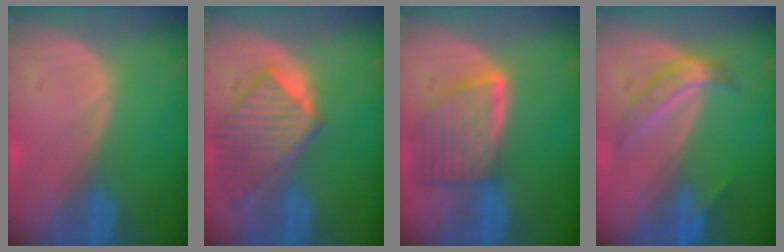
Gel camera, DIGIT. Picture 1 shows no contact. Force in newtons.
{"total": 8.8, "press": 7.9, "slide": 4.0}
{"total": 8.0, "press": 7.3, "slide": 3.4}
{"total": 5.4, "press": 4.7, "slide": 2.5}